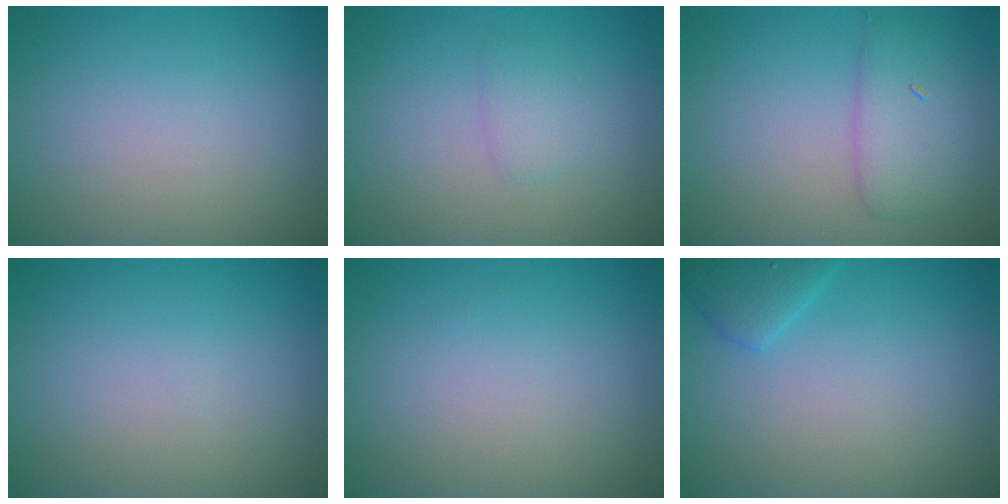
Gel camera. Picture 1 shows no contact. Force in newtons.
{"total": 1.3, "press": 1.3, "slide": 0.0}
{"total": 3.6, "press": 3.6, "slide": 0.2}
{"total": 0.0}
{"total": 0.0}
{"total": 2.2, "press": 2.2, "slide": 0.3}